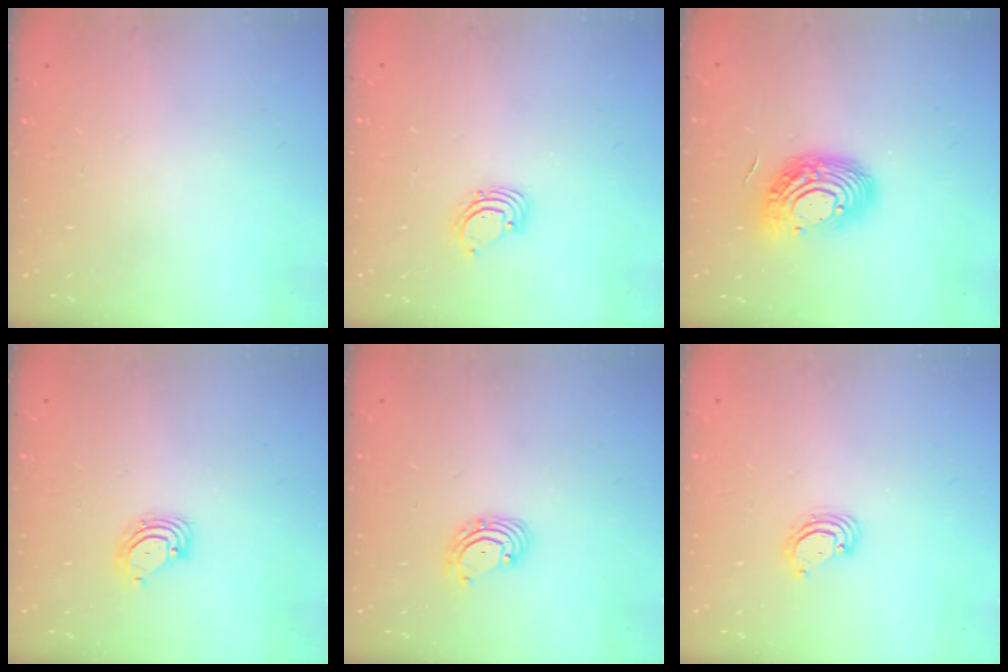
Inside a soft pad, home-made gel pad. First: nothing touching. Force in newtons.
{"total": 1.6, "press": 1.6, "slide": 0.1}
{"total": 13.3, "press": 13.3, "slide": 1.0}
{"total": 3.9, "press": 3.9, "slide": 0.3}
{"total": 3.3, "press": 3.3, "slide": 0.5}
{"total": 3.4, "press": 3.4, "slide": 0.2}